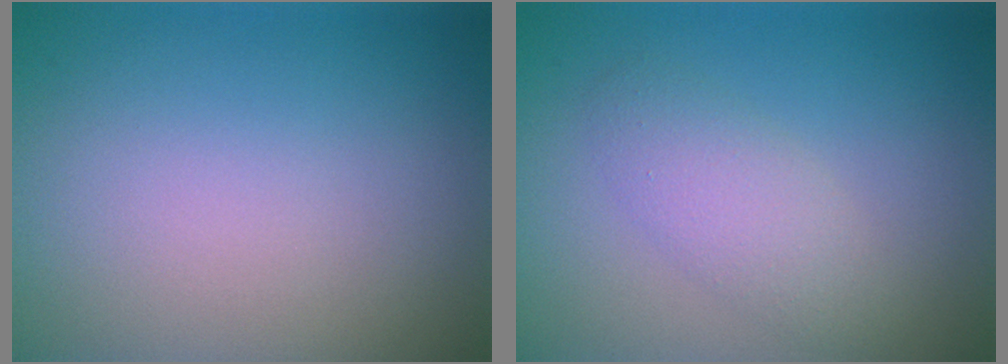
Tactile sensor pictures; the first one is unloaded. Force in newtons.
{"total": 2.7, "press": 2.7, "slide": 0.2}